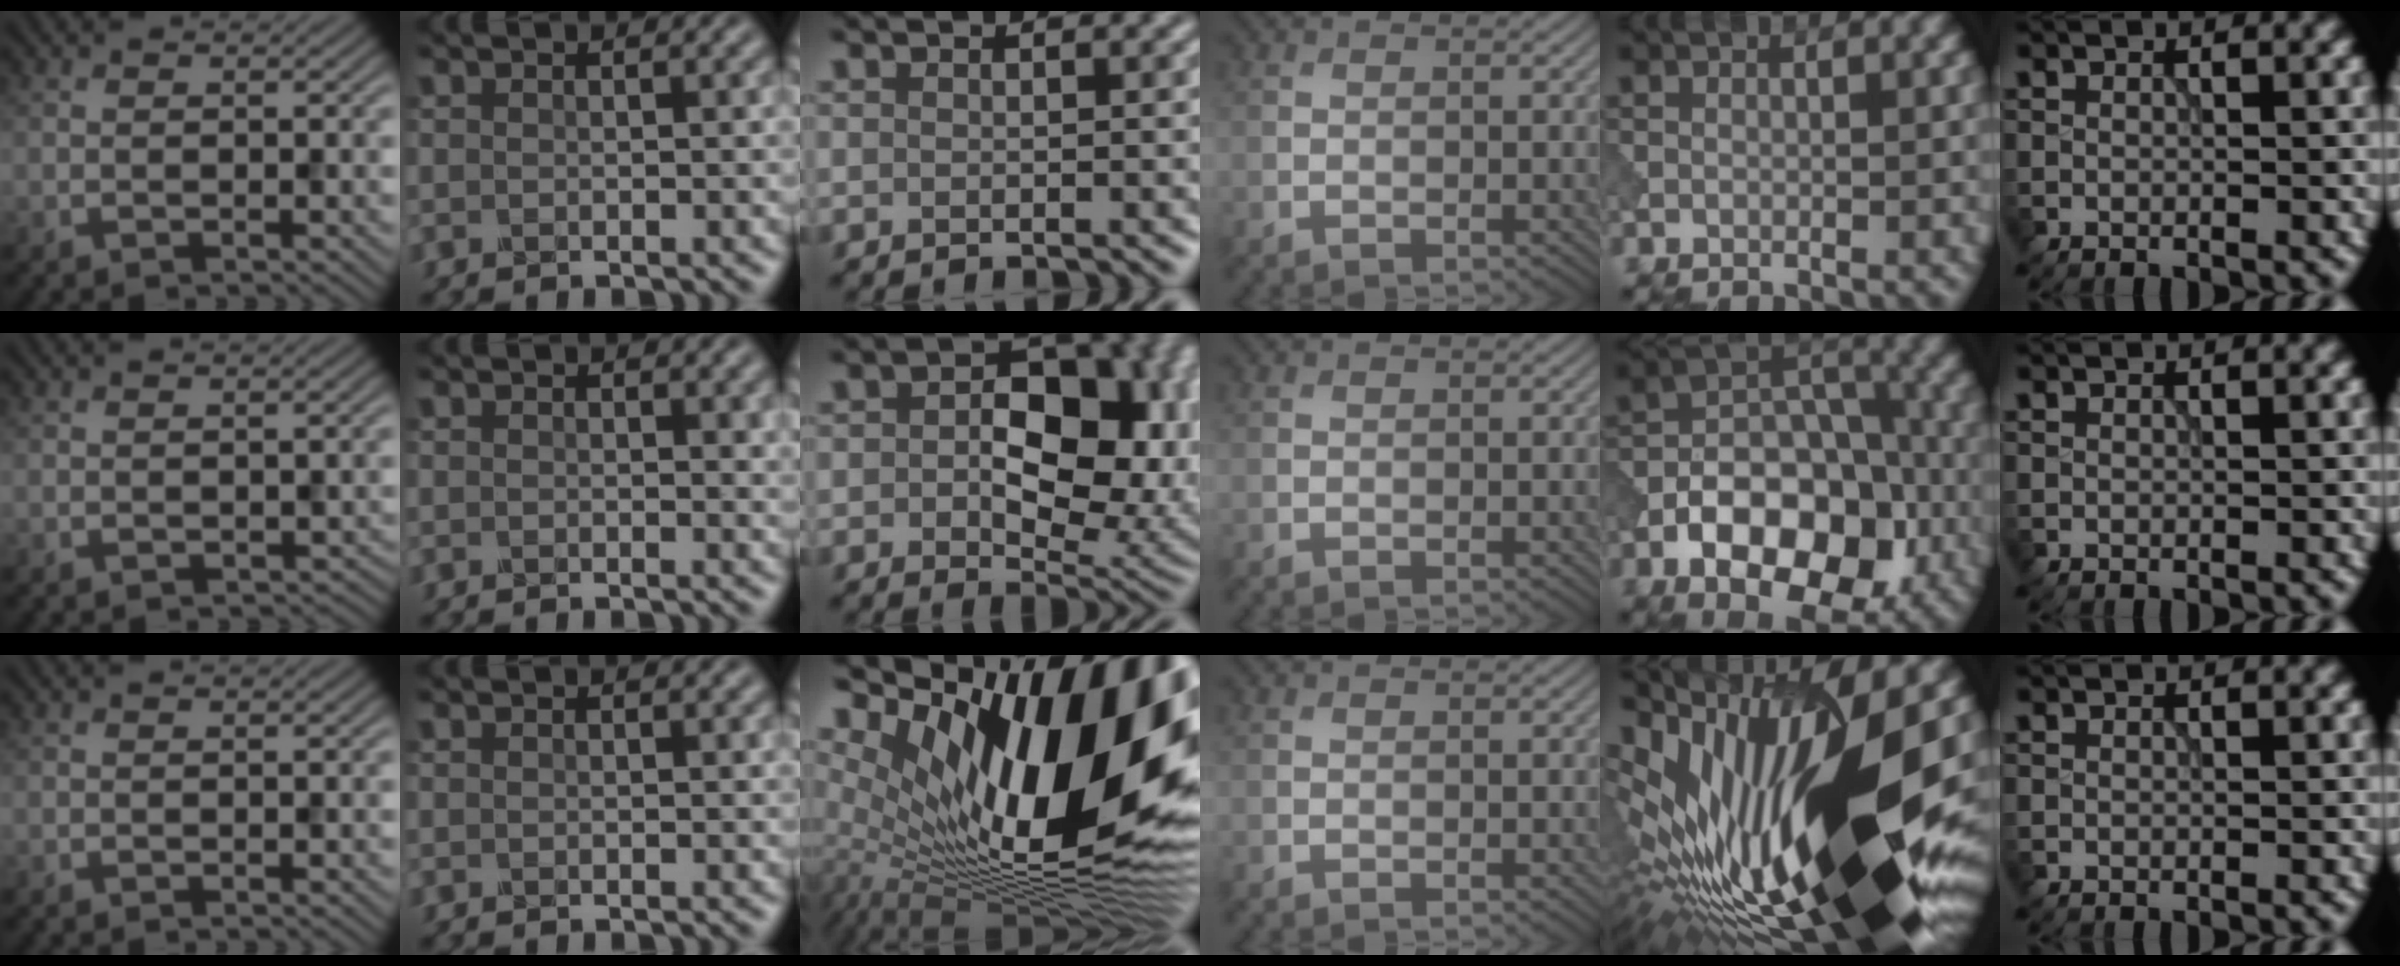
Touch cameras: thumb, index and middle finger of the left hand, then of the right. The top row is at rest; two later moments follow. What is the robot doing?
{"motion": "dispense", "object": "dispenser bottle"}